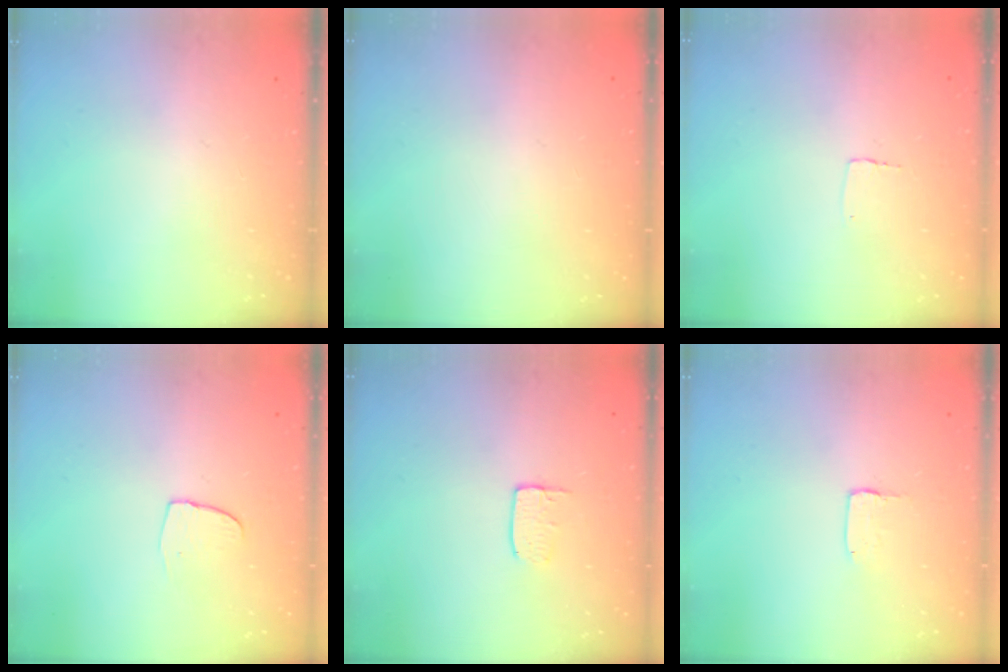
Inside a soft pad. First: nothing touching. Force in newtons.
{"total": 0.0}
{"total": 2.3, "press": 2.3, "slide": 0.1}
{"total": 4.2, "press": 4.2, "slide": 0.3}
{"total": 4.3, "press": 4.3, "slide": 0.3}
{"total": 1.7, "press": 1.6, "slide": 0.1}